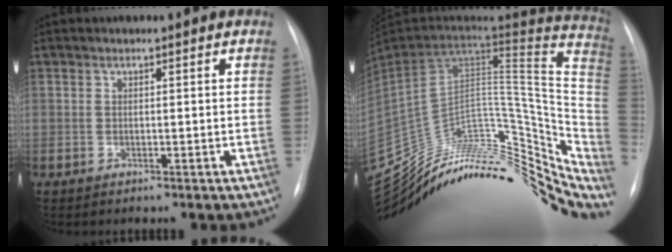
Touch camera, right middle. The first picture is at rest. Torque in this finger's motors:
{"motor_torque": [-1.17, -0.97, -0.47, -0.10]}